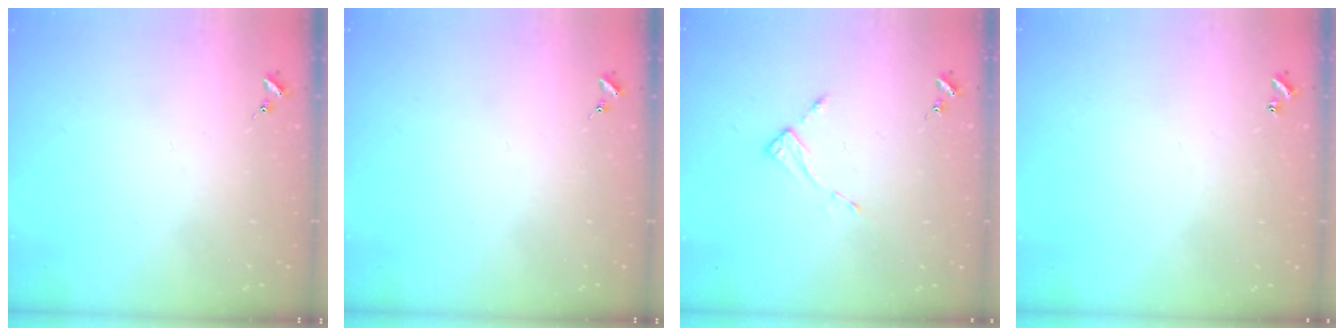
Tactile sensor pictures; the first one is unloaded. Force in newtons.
{"total": 0.0}
{"total": 2.6, "press": 2.6, "slide": 0.3}
{"total": 0.9, "press": 0.9, "slide": 0.2}